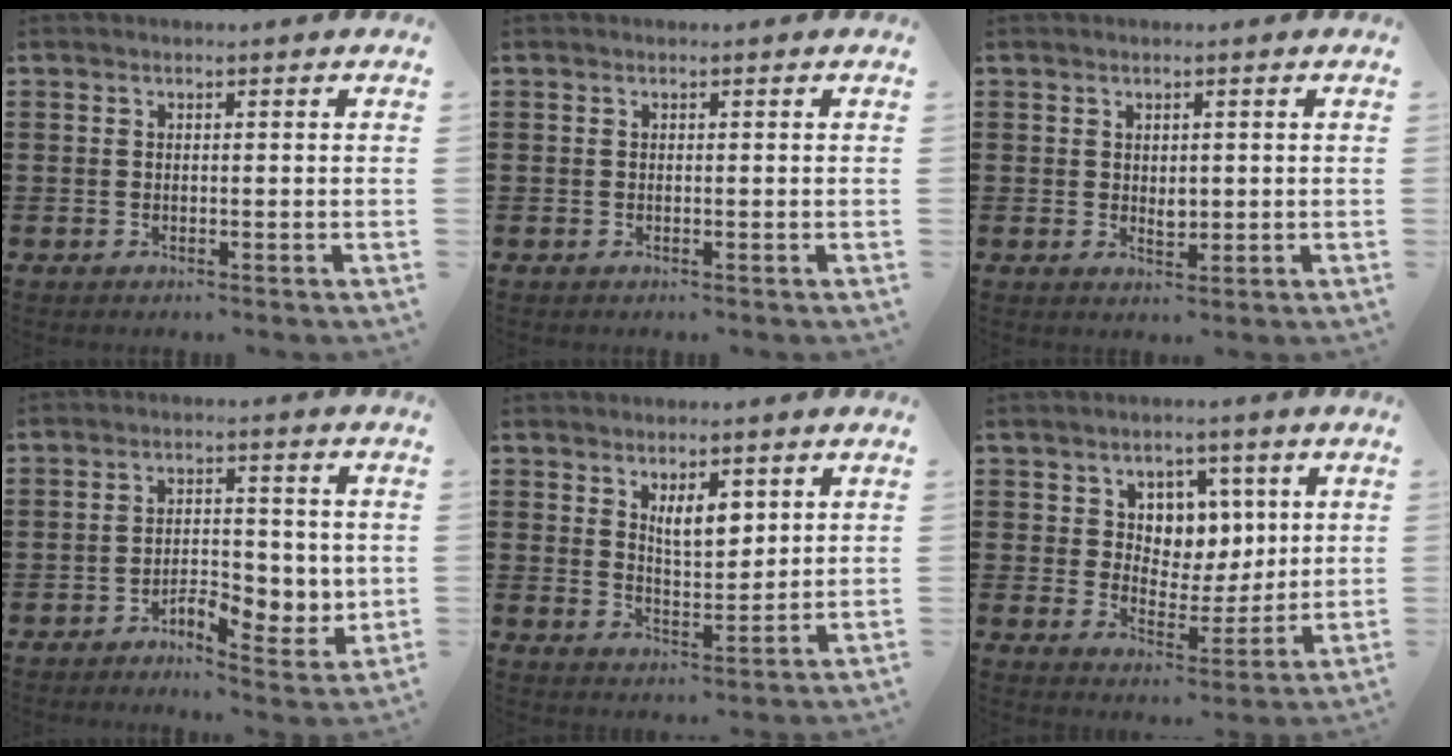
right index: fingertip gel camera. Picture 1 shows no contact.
{"total": 0.0}
{"total": 1.7, "force": [0.3, 1.1, 1.3], "torque": [-0.017, 0.001, 0.004]}
{"total": 5.1, "force": [-1.8, 3.0, 3.8], "torque": [-0.050, 0.004, -0.037]}
{"total": 5.1, "force": [2.8, 2.0, 3.8], "torque": [-0.065, -0.001, 0.045]}
{"total": 6.1, "force": [3.0, 5.2, 1.2], "torque": [-0.049, -0.001, 0.053]}